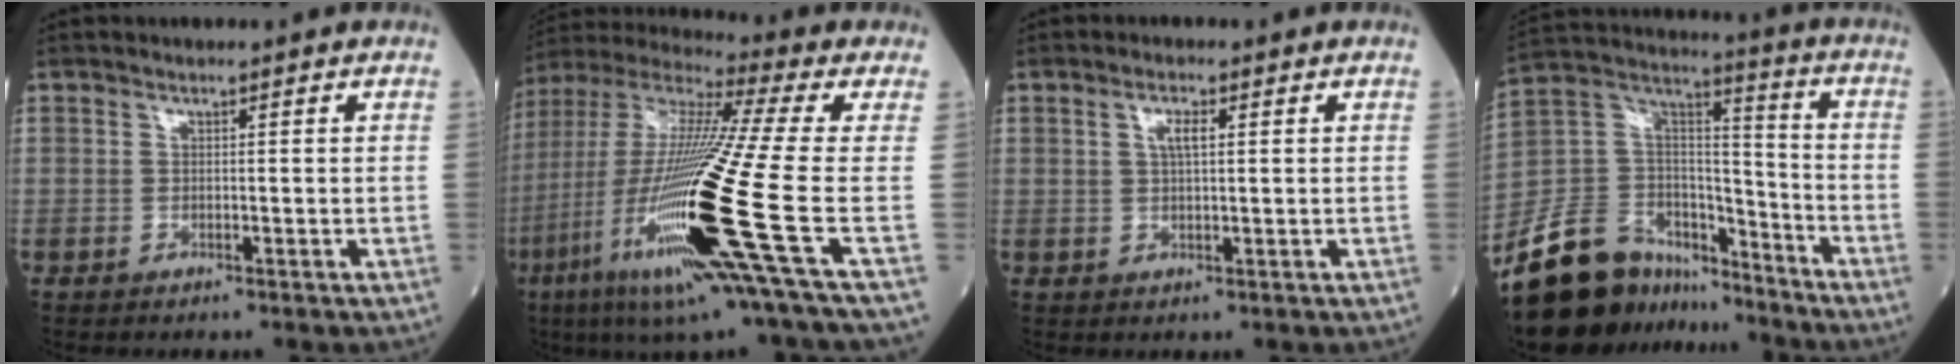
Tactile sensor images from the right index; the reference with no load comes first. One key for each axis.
{"total": 25.8, "fx": -7.8, "fy": 0.0, "fz": 24.6, "tx": -0.504, "ty": -0.048, "tz": -0.155}
{"total": 2.5, "fx": 0.8, "fy": 0.6, "fz": 2.3, "tx": -0.045, "ty": 0.003, "tz": 0.015}
{"total": 18.8, "fx": -15.8, "fy": 8.5, "fz": 5.7, "tx": -0.116, "ty": 0.060, "tz": -0.272}